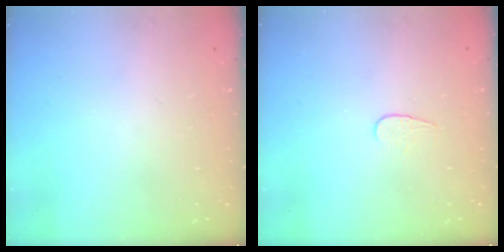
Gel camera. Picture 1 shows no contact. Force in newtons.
{"total": 3.8, "press": 3.8, "slide": 0.4}